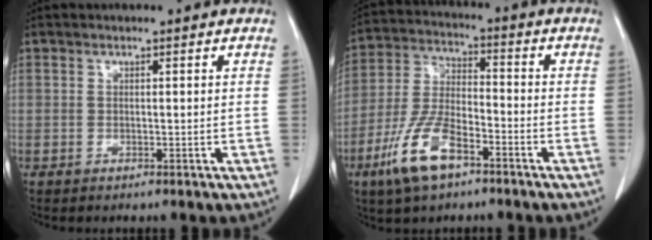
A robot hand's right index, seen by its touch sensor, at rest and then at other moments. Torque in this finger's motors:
{"motor_torque": [0.23, -0.19, -0.46, -0.21]}